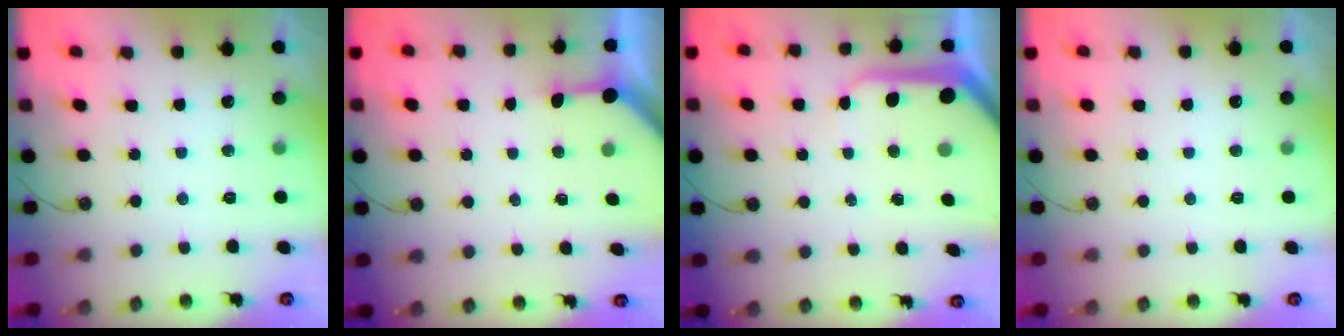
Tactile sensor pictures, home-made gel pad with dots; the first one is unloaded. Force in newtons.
{"total": 3.3, "press": 3.3, "slide": 0.3}
{"total": 7.9, "press": 7.8, "slide": 0.9}
{"total": 0.0}